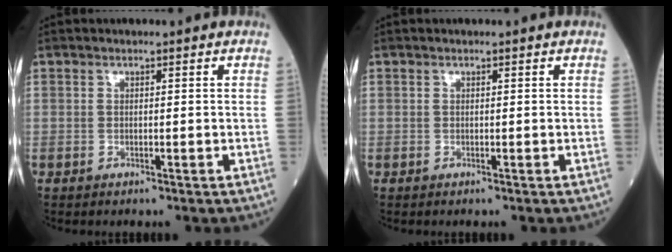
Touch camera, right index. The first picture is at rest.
{"total": 0.0}